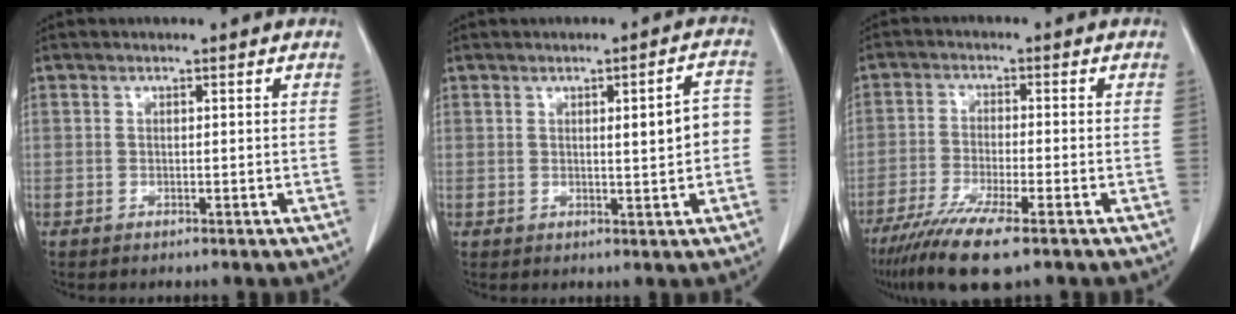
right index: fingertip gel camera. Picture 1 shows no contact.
{"total": 5.3, "force": [0.1, 1.0, 5.2], "torque": [-0.066, 0.014, 0.002]}
{"total": 9.3, "force": [-6.4, 0.6, 6.8], "torque": [-0.119, -0.024, -0.106]}